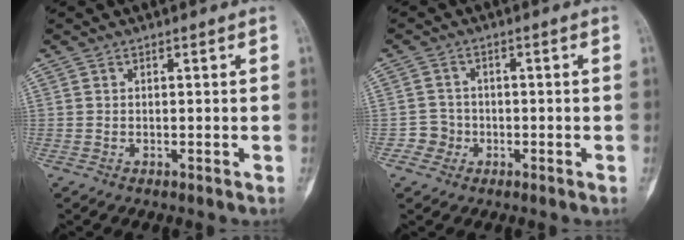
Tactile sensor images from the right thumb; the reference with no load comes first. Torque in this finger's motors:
{"motor_torque": [0.51, 0.61, 0.33, -0.29, -0.01]}